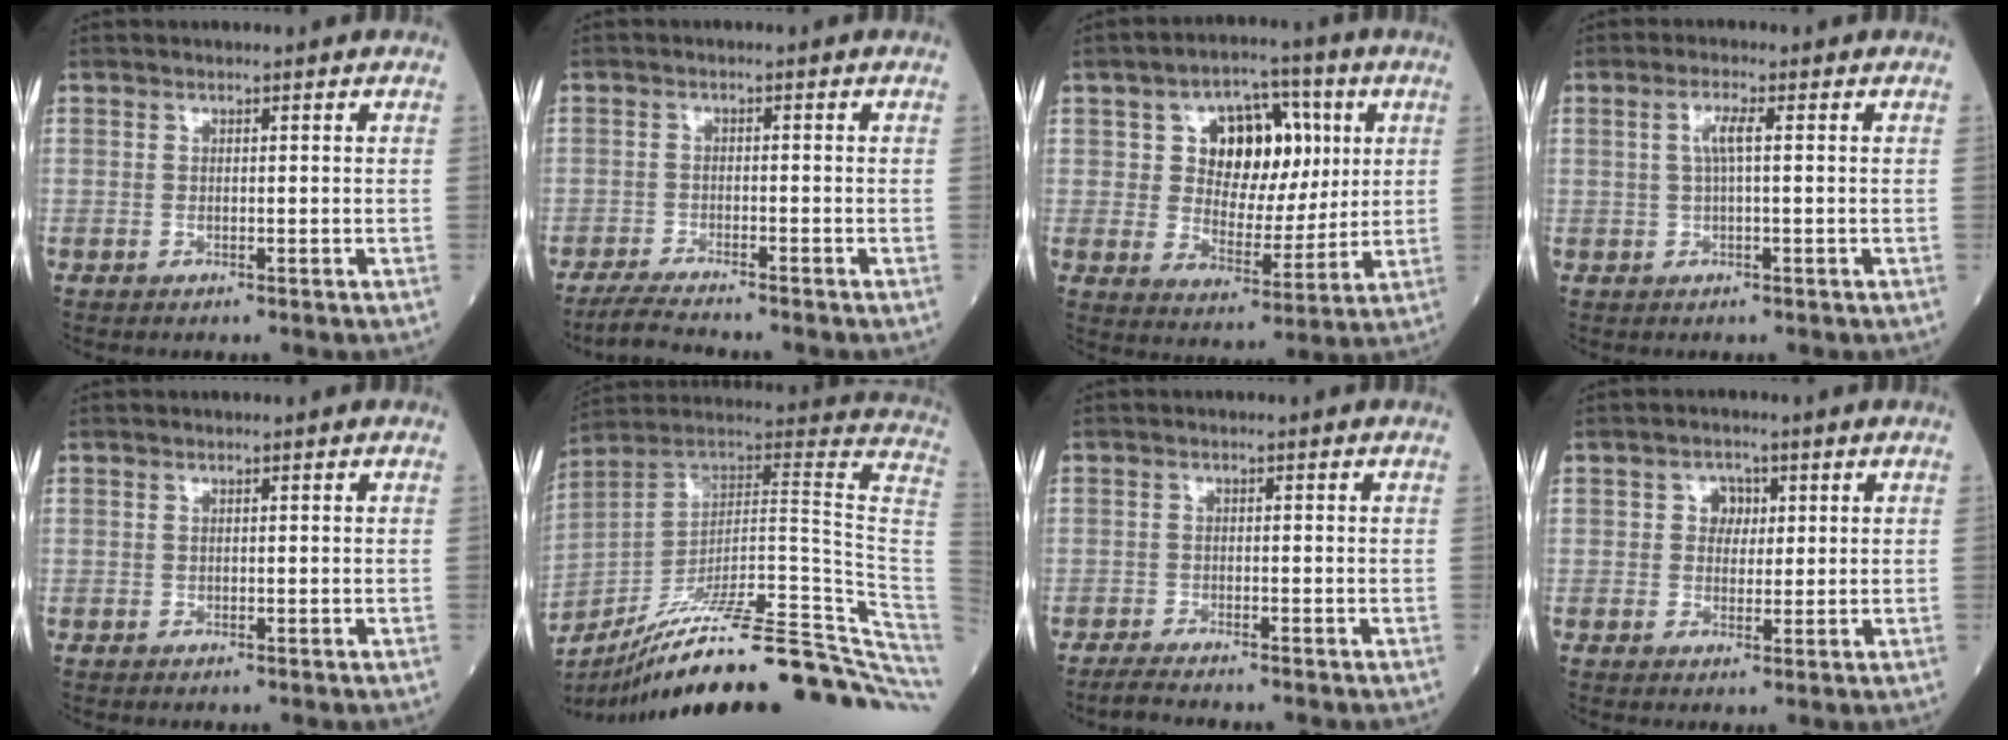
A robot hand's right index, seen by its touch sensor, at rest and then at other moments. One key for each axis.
{"total": 4.5, "fx": -4.2, "fy": -0.4, "fz": 1.5, "tx": -0.031, "ty": -0.020, "tz": -0.075}
{"total": 12.3, "fx": 3.6, "fy": 7.5, "fz": 9.0, "tx": -0.134, "ty": 0.026, "tz": 0.062}
{"total": 2.7, "fx": 0.5, "fy": 0.3, "fz": 2.6, "tx": -0.056, "ty": 0.007, "tz": 0.012}
{"total": 0.0}
{"total": 34.3, "fx": -26.5, "fy": 2.4, "fz": 21.6, "tx": -0.196, "ty": 0.002, "tz": -0.378}
{"total": 2.4, "fx": -2.3, "fy": -0.2, "fz": 0.6, "tx": -0.020, "ty": -0.011, "tz": -0.042}
{"total": 3.0, "fx": 0.9, "fy": 2.4, "fz": 1.6, "tx": -0.020, "ty": 0.005, "tz": 0.013}